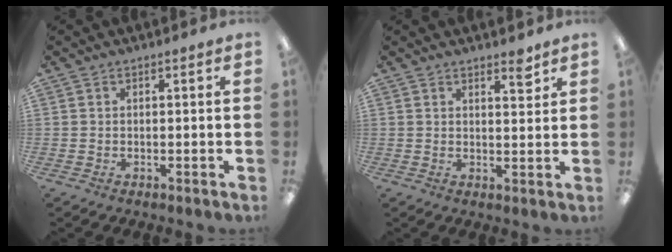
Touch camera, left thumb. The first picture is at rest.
{"total": 3.8, "force": [3.0, 0.9, 2.2], "torque": [-0.017, -0.021, 0.046]}